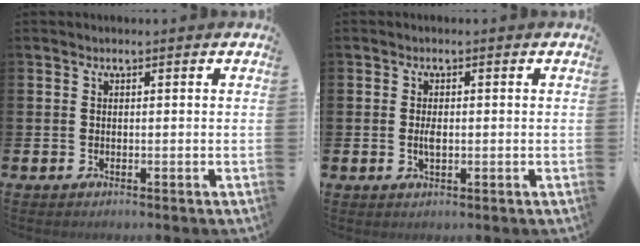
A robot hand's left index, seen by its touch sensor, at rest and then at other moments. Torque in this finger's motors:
{"motor_torque": [0.01, 0.08, 0.02, 0.02]}